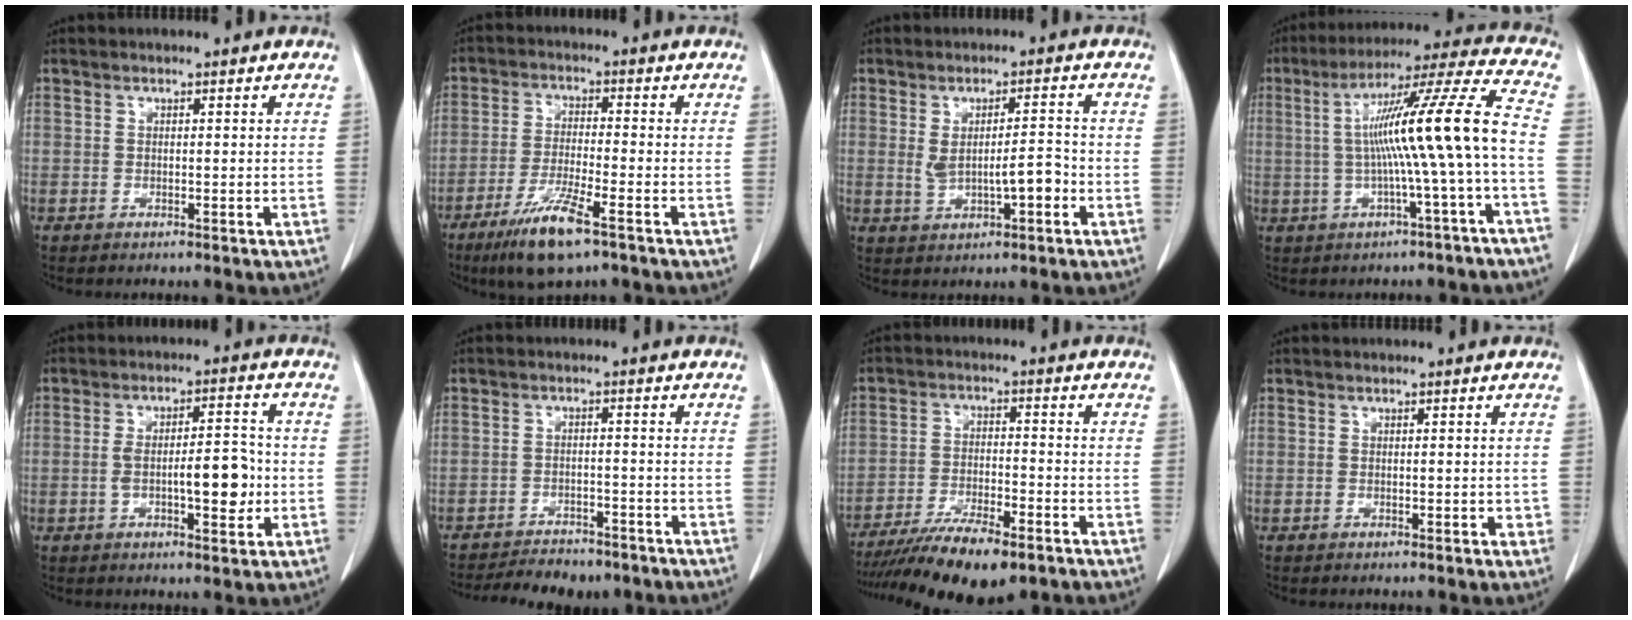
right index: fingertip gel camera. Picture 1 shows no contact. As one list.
[{"total": 8.9, "force": [-5.5, 0.7, 7.0], "torque": [-0.141, -0.021, -0.099]}, {"total": 5.4, "force": [-0.8, 1.4, 5.2], "torque": [-0.088, 0.007, -0.001]}, {"total": 14.9, "force": [-1.0, -1.7, 14.8], "torque": [-0.239, 0.022, -0.019]}, {"total": 8.2, "force": [-1.4, 2.3, 7.8], "torque": [-0.127, 0.011, -0.020]}, {"total": 10.0, "force": [-8.7, 3.6, 3.5], "torque": [-0.054, -0.003, -0.114]}, {"total": 13.5, "force": [-10.3, 2.8, 8.3], "torque": [-0.142, -0.026, -0.169]}, {"total": 1.1, "force": [-0.1, 0.6, 0.8], "torque": [-0.009, 0.001, 0.000]}]